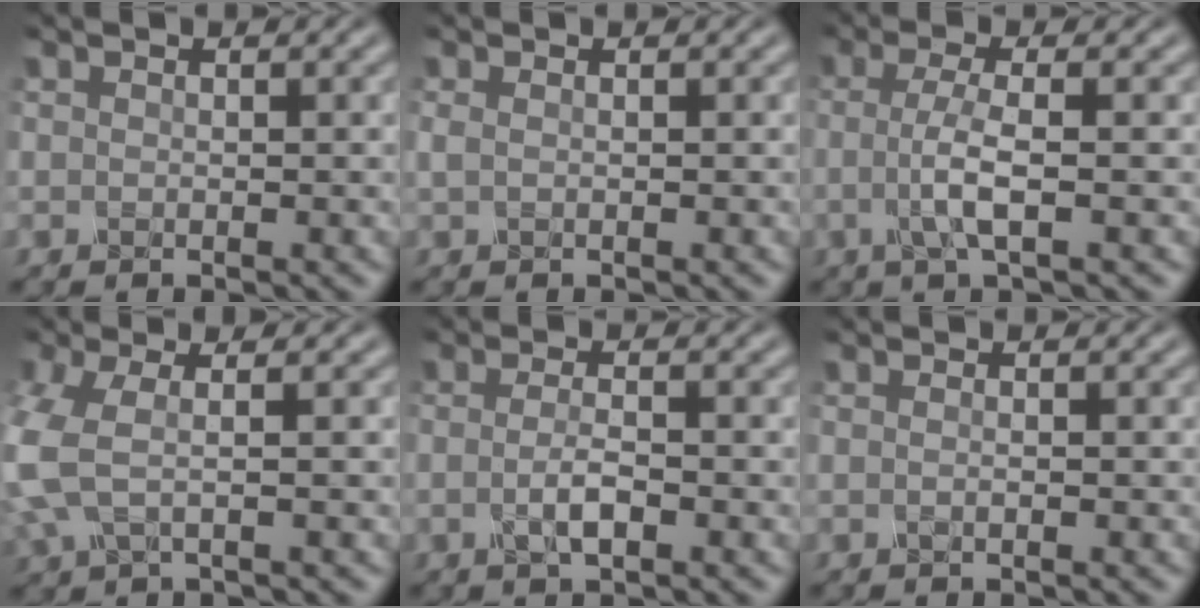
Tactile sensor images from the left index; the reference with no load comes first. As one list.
[{"total": 0.6, "force": [0.2, 0.3, 0.6], "torque": [-0.014, 0.001, 0.003]}, {"total": 3.6, "force": [-0.3, 0.9, 3.5], "torque": [-0.068, -0.002, -0.010]}, {"total": 4.6, "force": [0.0, 2.0, 4.2], "torque": [-0.117, 0.000, -0.006]}, {"total": 2.4, "force": [-0.6, 0.7, 2.2], "torque": [-0.044, 0.000, -0.014]}, {"total": 0.7, "force": [-0.1, 0.2, 0.6], "torque": [-0.012, -0.004, -0.005]}]